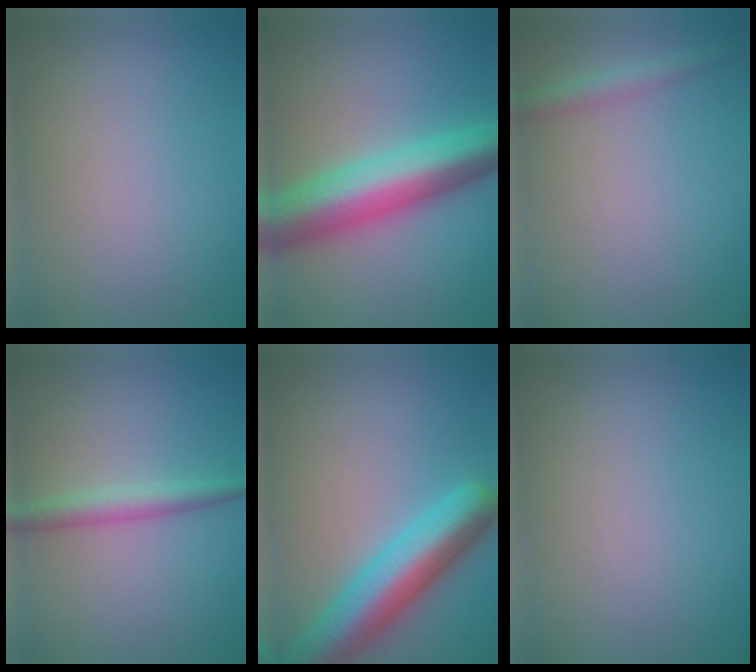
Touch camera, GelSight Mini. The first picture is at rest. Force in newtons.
{"total": 9.7, "press": 9.7, "slide": 0.4}
{"total": 2.0, "press": 2.0, "slide": 0.1}
{"total": 2.5, "press": 2.5, "slide": 0.0}
{"total": 8.5, "press": 8.5, "slide": 0.5}
{"total": 0.0}